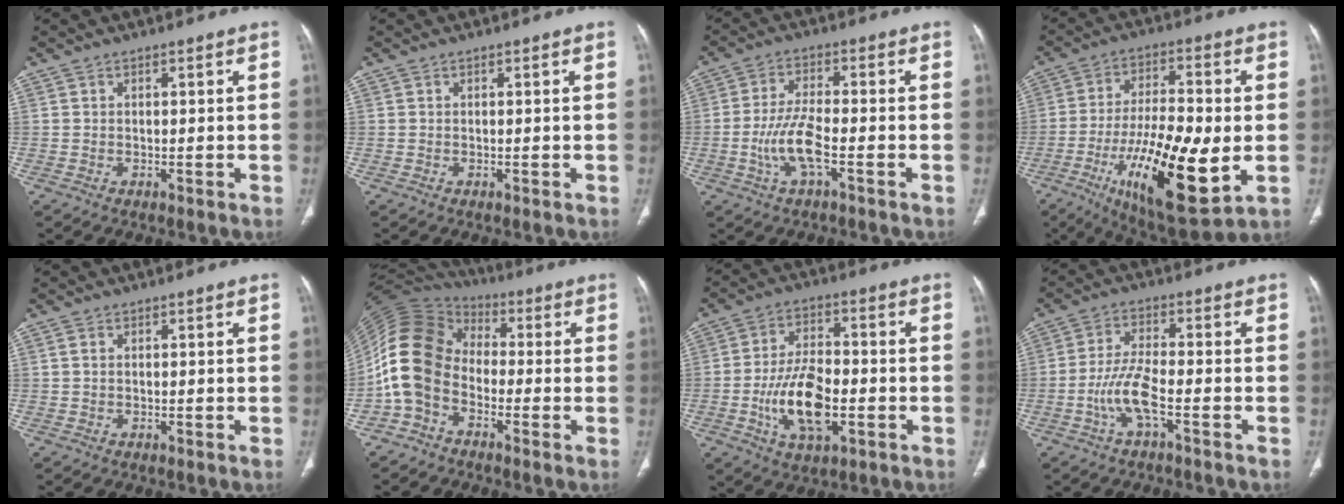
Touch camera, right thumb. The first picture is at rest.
{"total": 0.0}
{"total": 7.5, "force": [-2.5, 2.1, 6.8], "torque": [-0.149, 0.014, -0.048]}
{"total": 22.6, "force": [-5.7, 7.1, 20.6], "torque": [-0.378, -0.008, -0.082]}
{"total": 0.8, "force": [0.2, 0.6, 0.6], "torque": [-0.016, 0.002, 0.006]}
{"total": 12.8, "force": [-3.2, 9.5, 8.0], "torque": [-0.166, 0.050, -0.081]}
{"total": 13.3, "force": [-3.4, 6.7, 11.0], "torque": [-0.191, 0.015, -0.057]}
{"total": 6.9, "force": [-2.7, 1.5, 6.1], "torque": [-0.141, 0.018, -0.056]}